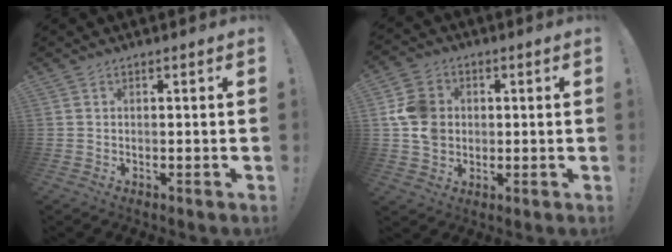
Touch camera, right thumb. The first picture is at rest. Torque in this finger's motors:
{"motor_torque": [1.15, 1.03, 0.88, -0.09, 0.16]}